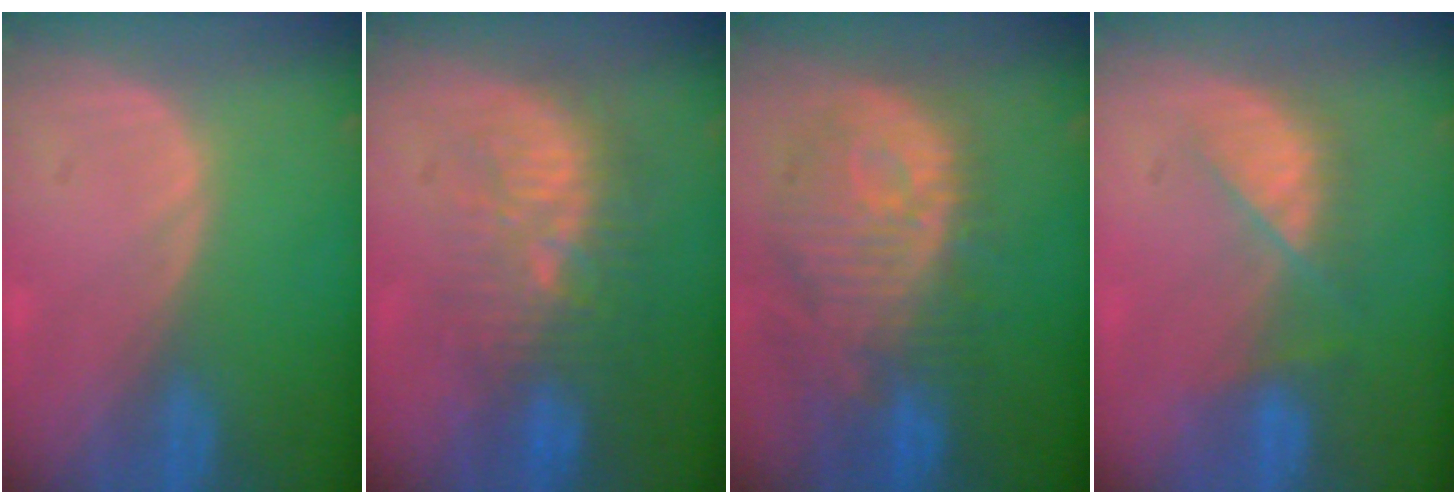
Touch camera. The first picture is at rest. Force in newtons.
{"total": 9.5, "press": 9.1, "slide": 2.8}
{"total": 12.4, "press": 11.1, "slide": 5.6}
{"total": 5.0, "press": 5.0, "slide": 0.4}